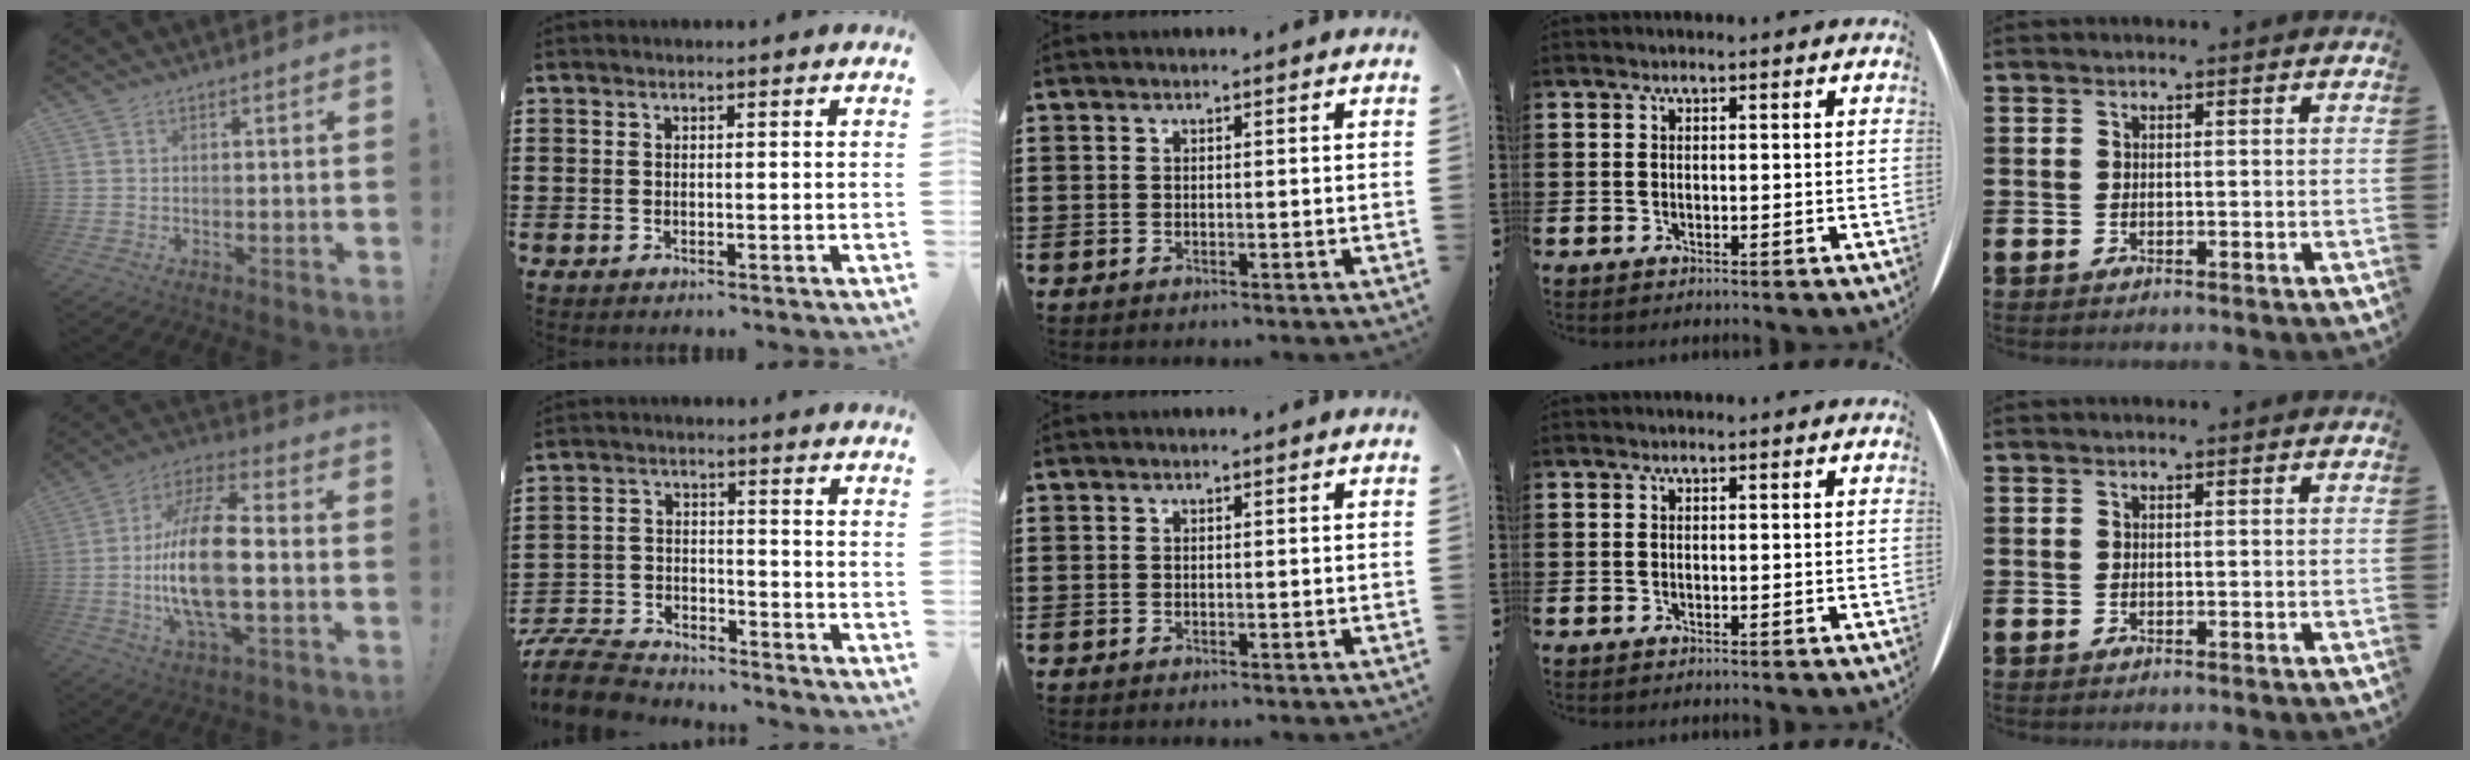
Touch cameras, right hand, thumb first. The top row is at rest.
{"thumb": {"total": 19.9, "force": [-2.0, 7.6, 18.3], "torque": [-0.362, 0.001, -0.038]}, "index": {"total": 8.0, "force": [-7.6, 1.7, 1.5], "torque": [-0.045, 0.015, -0.154]}}